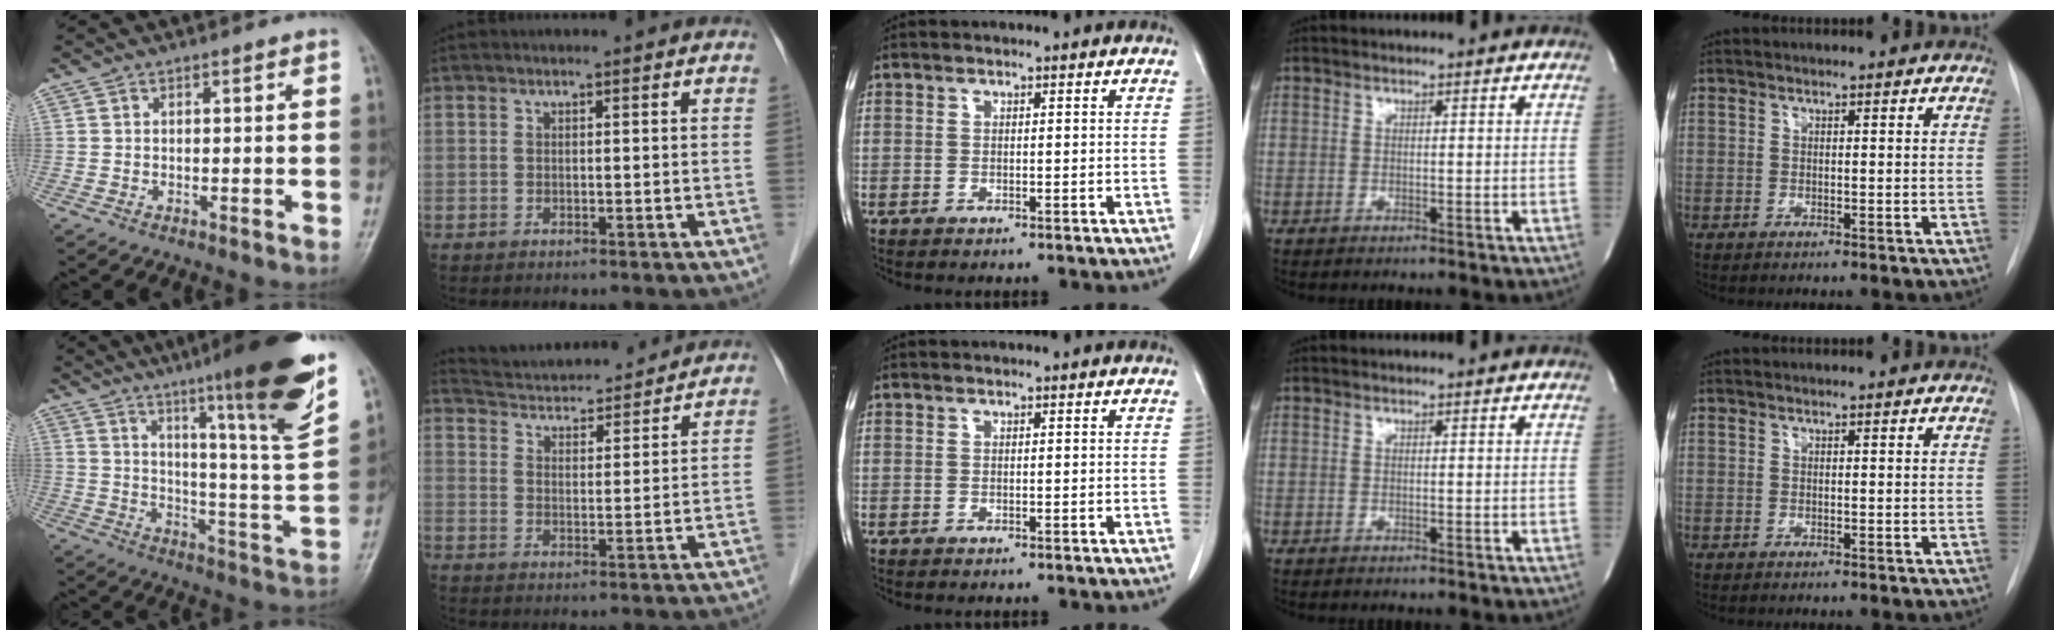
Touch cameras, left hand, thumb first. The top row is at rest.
{"thumb": {"total": 22.7, "force": [14.5, 1.2, 17.4], "torque": [-0.229, -0.069, 0.214]}, "index": {"total": 15.6, "force": [14.9, 2.3, 4.0], "torque": [-0.068, 0.021, 0.218]}}